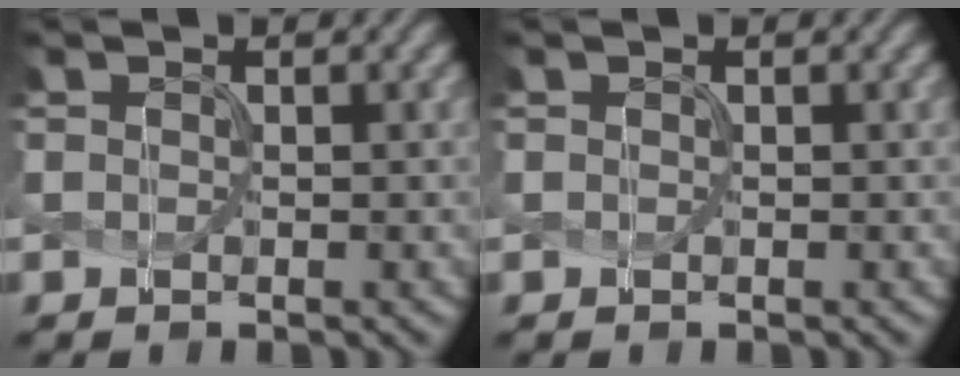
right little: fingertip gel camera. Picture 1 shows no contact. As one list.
[{"total": 0.0}]